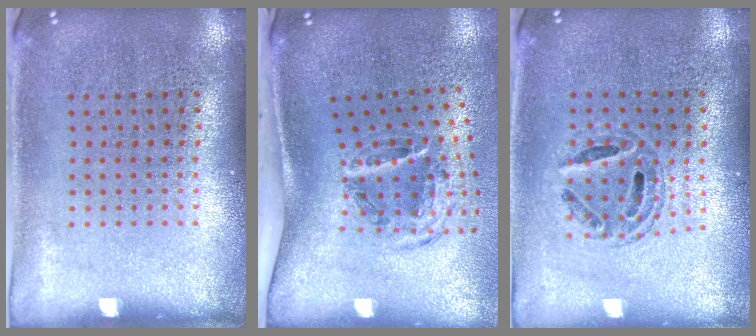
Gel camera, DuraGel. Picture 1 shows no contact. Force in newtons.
{"total": 2.0, "press": 1.2, "slide": 1.5}
{"total": 0.7, "press": 0.7, "slide": 0.2}